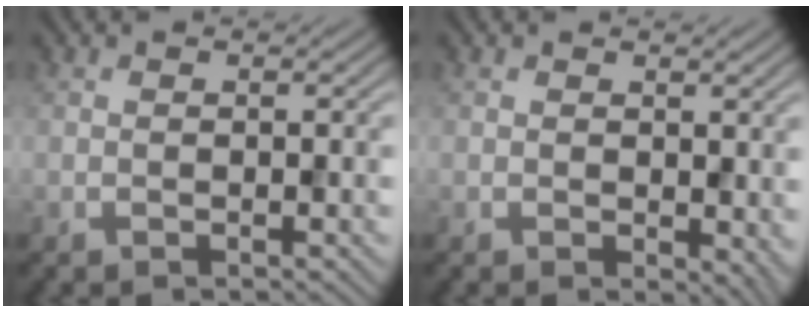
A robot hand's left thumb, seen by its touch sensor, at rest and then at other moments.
{"total": 2.6, "force": [0.2, 1.7, 2.0], "torque": [-0.023, -0.007, 0.007]}